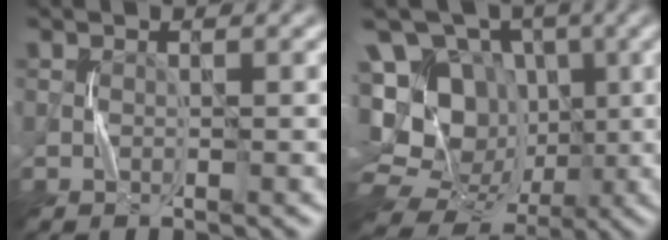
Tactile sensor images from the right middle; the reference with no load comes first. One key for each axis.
{"total": 16.9, "fx": 0.7, "fy": 15.2, "fz": 7.3, "tx": -0.179, "ty": 0.031, "tz": -0.003}